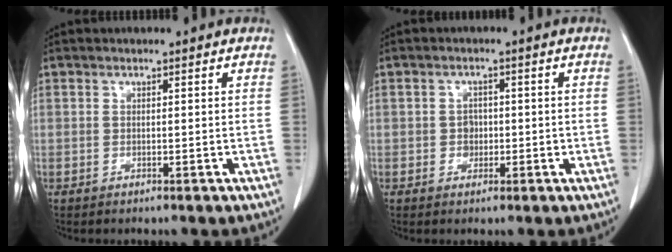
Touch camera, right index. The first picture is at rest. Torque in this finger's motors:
{"motor_torque": [-0.02, 0.01, 0.00, 0.00]}